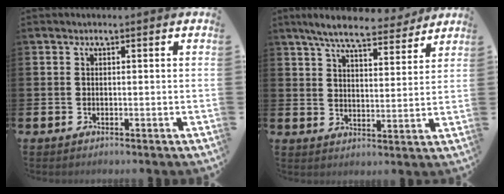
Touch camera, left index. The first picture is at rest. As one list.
[{"total": 7.7, "force": [6.9, 1.5, 2.9], "torque": [-0.065, -0.035, 0.119]}]